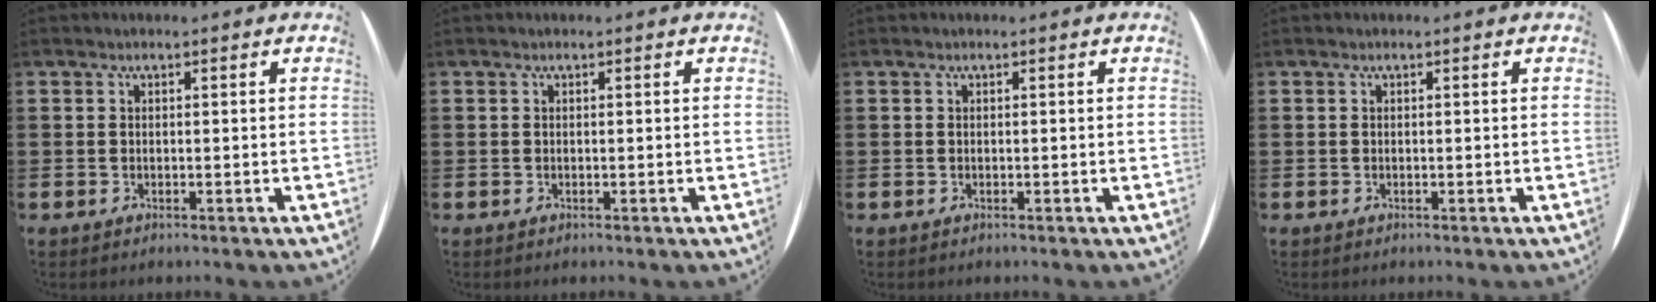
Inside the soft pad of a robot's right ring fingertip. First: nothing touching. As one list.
[{"total": 0.0}, {"total": 0.0}, {"total": 0.0}]